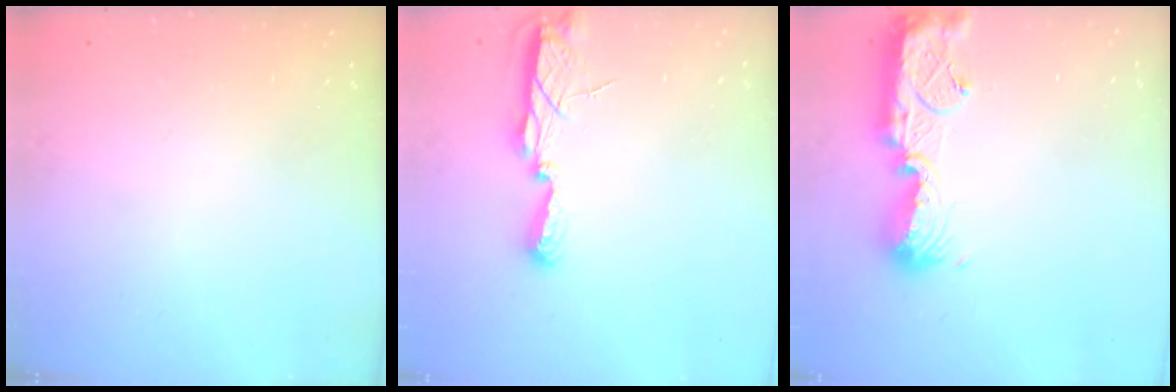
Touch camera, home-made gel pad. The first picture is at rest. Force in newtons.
{"total": 9.3, "press": 8.3, "slide": 4.1}
{"total": 13.1, "press": 13.1, "slide": 0.8}